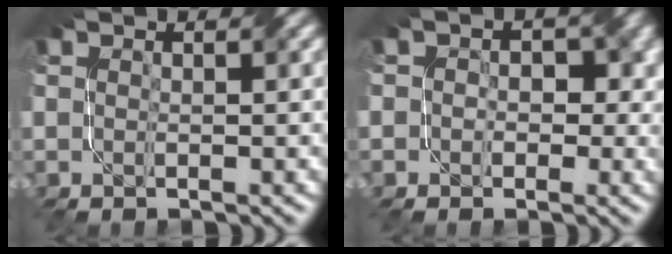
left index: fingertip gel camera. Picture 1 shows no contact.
{"total": 4.7, "force": [0.7, 3.8, 2.7], "torque": [-0.005, 0.010, -0.014]}